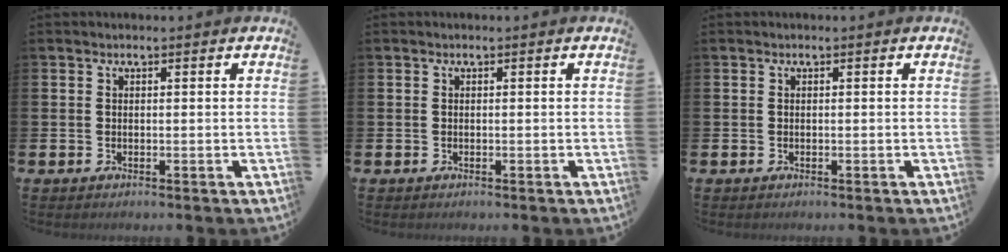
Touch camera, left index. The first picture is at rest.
{"total": 0.0}
{"total": 0.0}